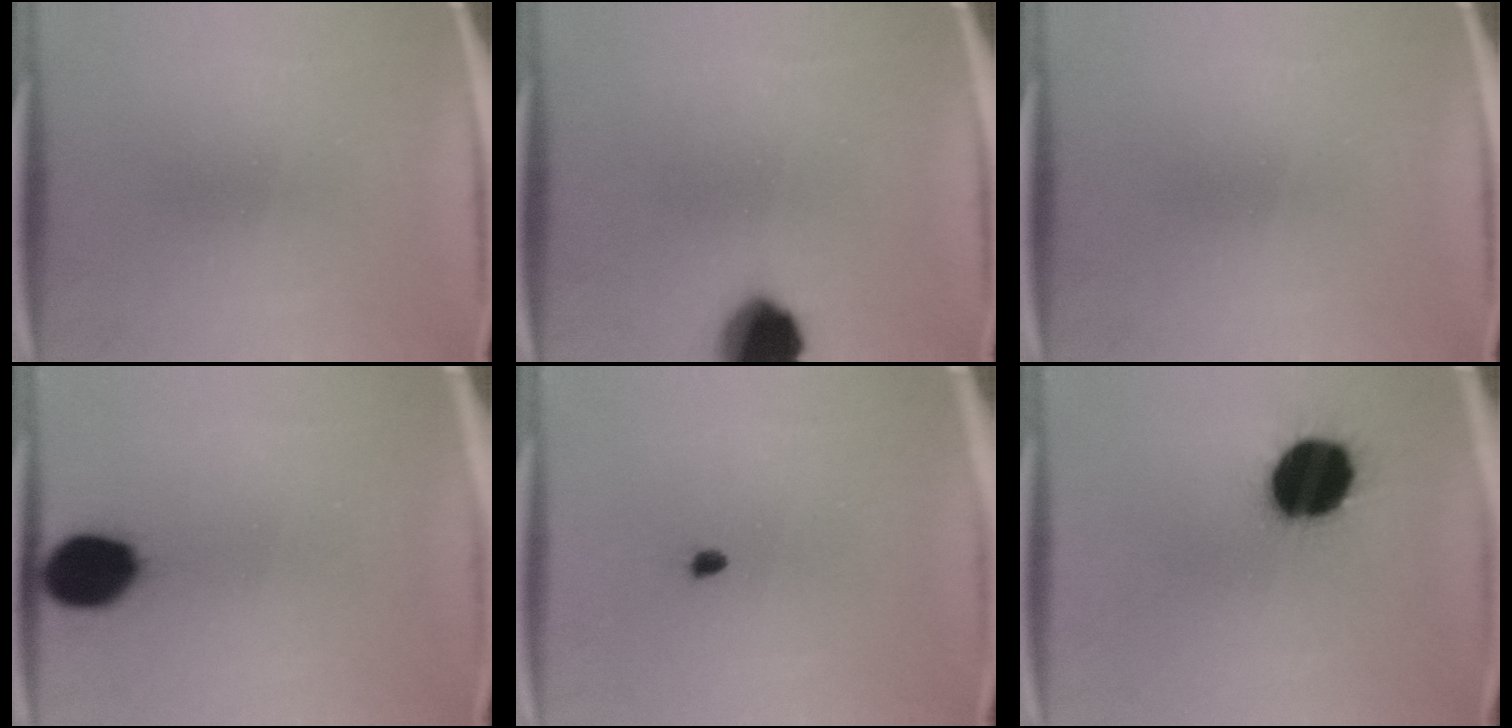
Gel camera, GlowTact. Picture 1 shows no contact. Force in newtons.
{"total": 12.3}
{"total": 0.0}
{"total": 11.9}
{"total": 1.0}
{"total": 18.7}